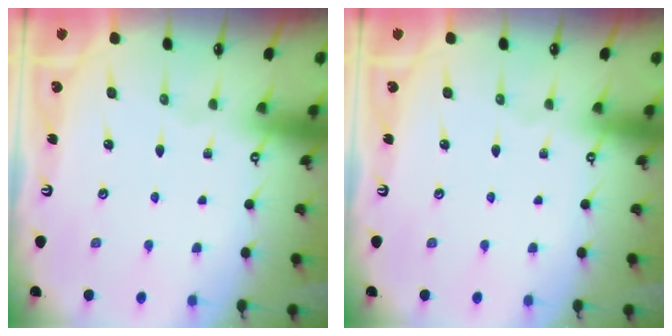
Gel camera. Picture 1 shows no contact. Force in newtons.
{"total": 0.0}